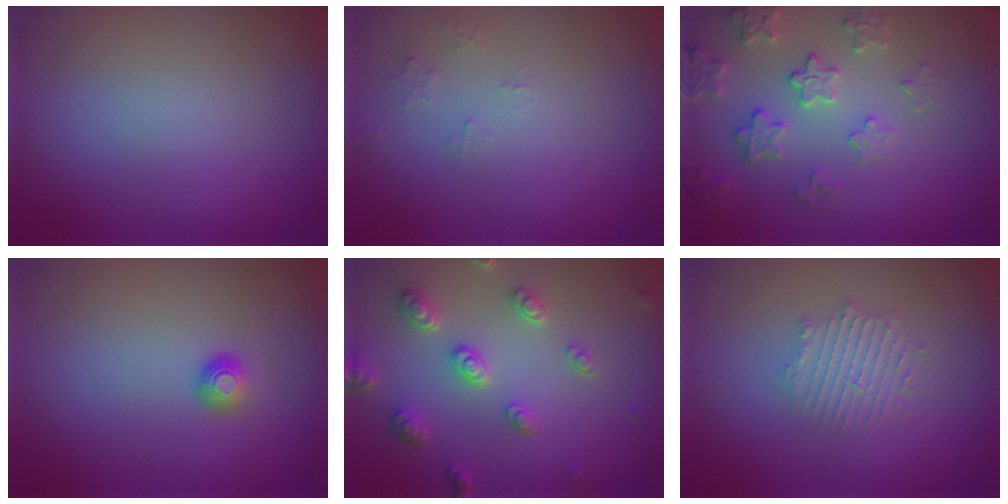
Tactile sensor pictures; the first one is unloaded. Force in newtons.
{"total": 0.6, "press": 0.4, "slide": 0.5}
{"total": 3.4, "press": 3.4, "slide": 0.2}
{"total": 1.3, "press": 1.0, "slide": 0.9}
{"total": 4.5, "press": 3.6, "slide": 2.6}
{"total": 2.4, "press": 2.4, "slide": 0.3}